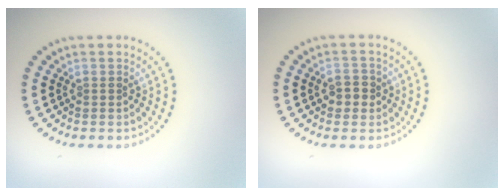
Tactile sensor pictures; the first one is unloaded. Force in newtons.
{"total": 1.9, "press": 1.8, "slide": 0.4}